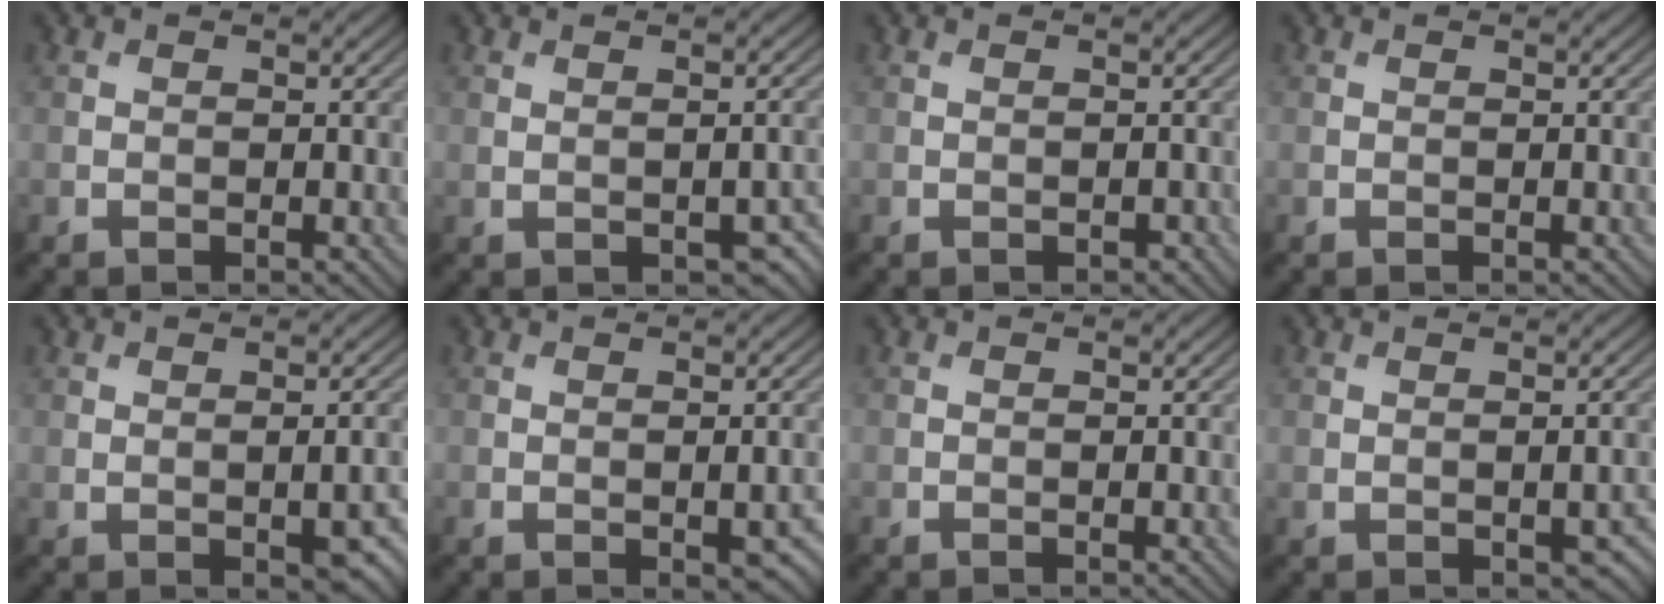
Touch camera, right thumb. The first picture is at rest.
{"total": 3.8, "force": [-1.0, 2.1, 3.0], "torque": [-0.040, -0.017, -0.001]}
{"total": 0.5, "force": [-0.3, 0.3, 0.3], "torque": [-0.003, -0.003, -0.003]}
{"total": 0.0}
{"total": 5.0, "force": [-1.1, 2.4, 4.3], "torque": [-0.057, -0.017, -0.001]}
{"total": 3.8, "force": [-1.0, 1.9, 3.1], "torque": [-0.039, -0.014, -0.005]}
{"total": 0.0}
{"total": 3.1, "force": [-0.7, 1.7, 2.5], "torque": [-0.036, -0.014, 0.001]}